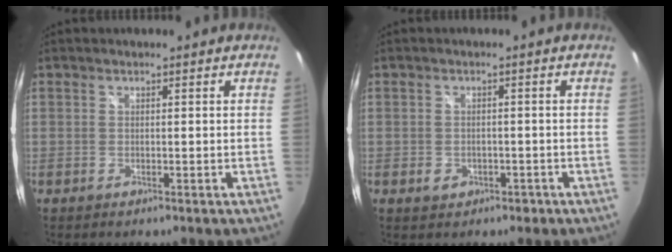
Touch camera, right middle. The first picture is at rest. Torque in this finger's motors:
{"motor_torque": [0.61, -0.59, 0.04, 0.02]}